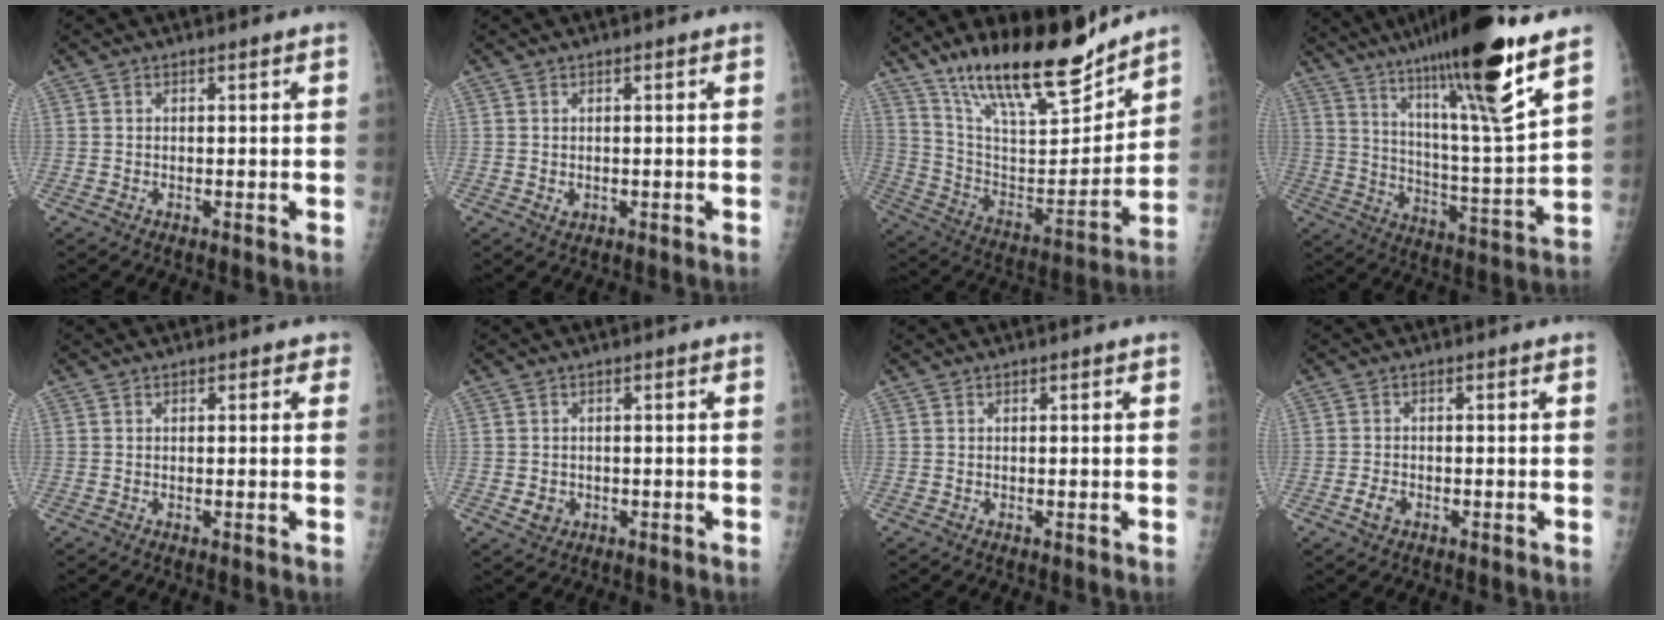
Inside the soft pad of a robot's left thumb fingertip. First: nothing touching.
{"total": 0.9, "force": [-0.1, 0.8, 0.5], "torque": [-0.006, -0.001, 0.003]}
{"total": 22.2, "force": [17.6, 5.8, 12.3], "torque": [-0.174, -0.095, 0.305]}
{"total": 23.7, "force": [15.5, 1.7, 17.9], "torque": [-0.280, -0.058, 0.259]}
{"total": 1.4, "force": [0.6, 1.0, 0.8], "torque": [0.007, 0.002, 0.001]}
{"total": 2.3, "force": [-0.5, 2.0, 1.0], "torque": [-0.008, 0.002, -0.001]}
{"total": 0.0}
{"total": 2.1, "force": [-1.1, 1.4, 1.2], "torque": [-0.025, 0.005, -0.020]}